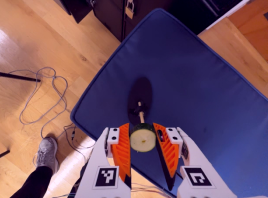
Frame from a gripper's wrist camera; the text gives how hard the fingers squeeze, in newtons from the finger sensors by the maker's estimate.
{"total": 9.9, "left": 9.7, "right": 10.1}